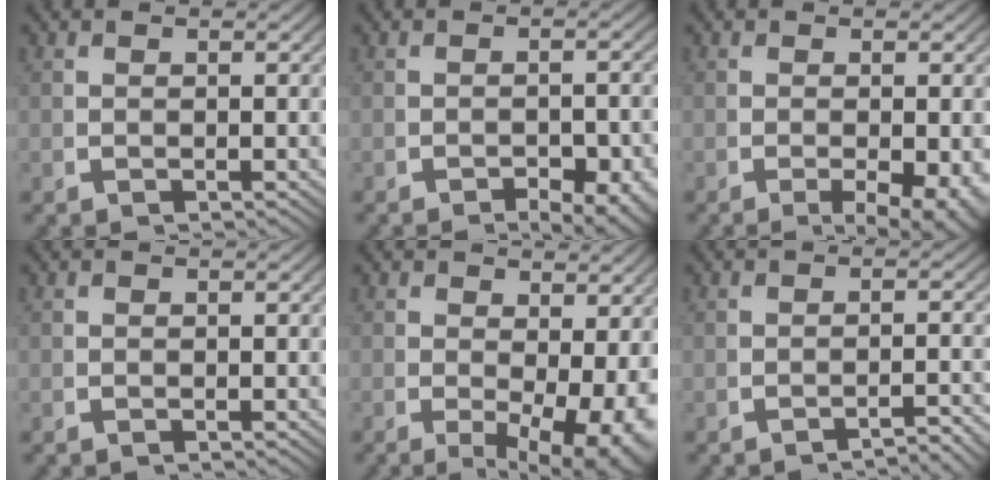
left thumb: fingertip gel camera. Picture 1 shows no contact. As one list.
[{"total": 4.4, "force": [-2.7, 2.0, 2.8], "torque": [-0.039, -0.019, -0.037]}, {"total": 4.7, "force": [-1.8, 2.1, 3.8], "torque": [-0.060, -0.024, -0.017]}, {"total": 0.0}, {"total": 6.9, "force": [-1.1, 3.8, 5.7], "torque": [-0.086, -0.032, -0.003]}, {"total": 2.5, "force": [-2.4, 0.0, 0.8], "torque": [-0.013, -0.002, -0.036]}]